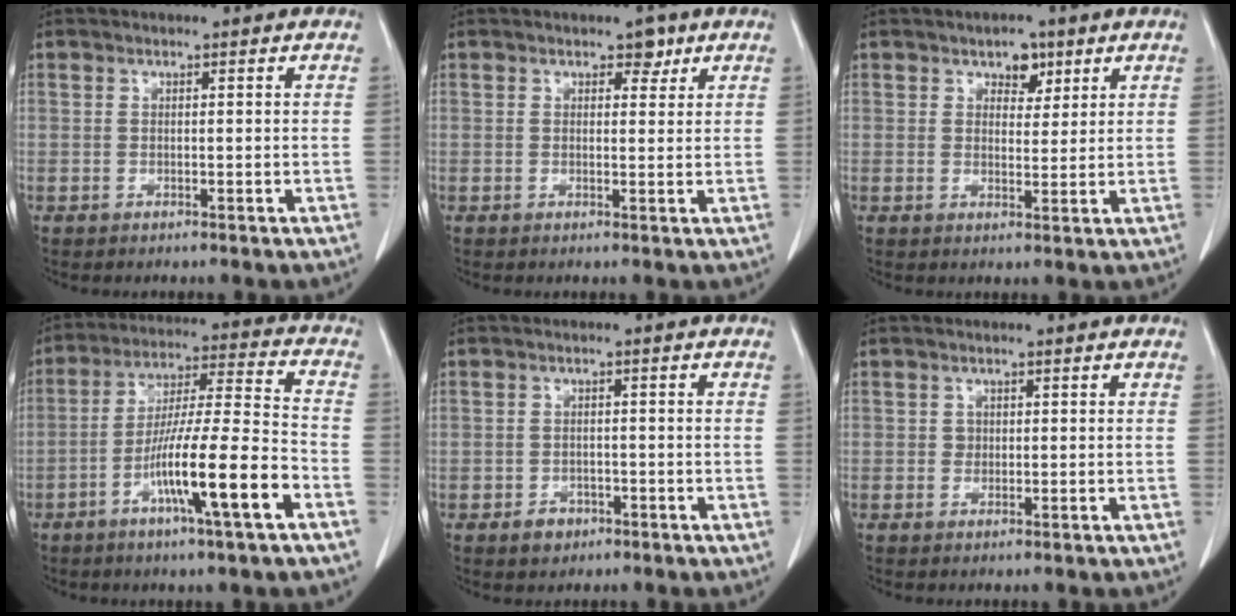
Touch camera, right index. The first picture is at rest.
{"total": 2.1, "force": [1.3, 1.3, 1.1], "torque": [-0.007, 0.001, 0.016]}
{"total": 3.5, "force": [2.0, 2.1, 1.8], "torque": [-0.020, 0.004, 0.031]}
{"total": 14.8, "force": [-6.3, 0.1, 13.4], "torque": [-0.239, -0.005, -0.111]}
{"total": 2.7, "force": [-1.6, 2.1, 0.8], "torque": [-0.008, 0.007, -0.018]}
{"total": 1.1, "force": [0.2, 1.0, 0.3], "torque": [-0.004, 0.002, 0.003]}